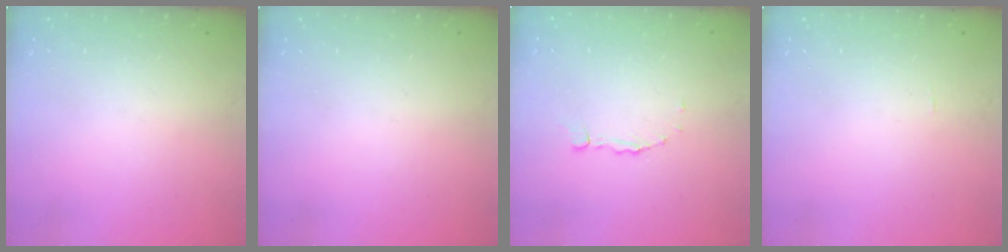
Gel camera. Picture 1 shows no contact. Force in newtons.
{"total": 0.0}
{"total": 1.0, "press": 1.0, "slide": 0.2}
{"total": 0.0}